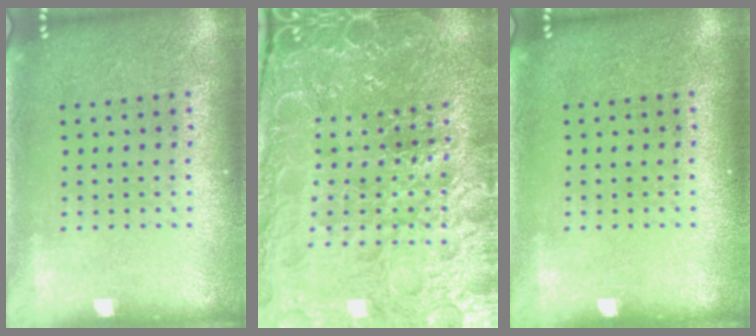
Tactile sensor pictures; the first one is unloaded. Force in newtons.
{"total": 4.9, "press": 4.7, "slide": 1.4}
{"total": 0.0}